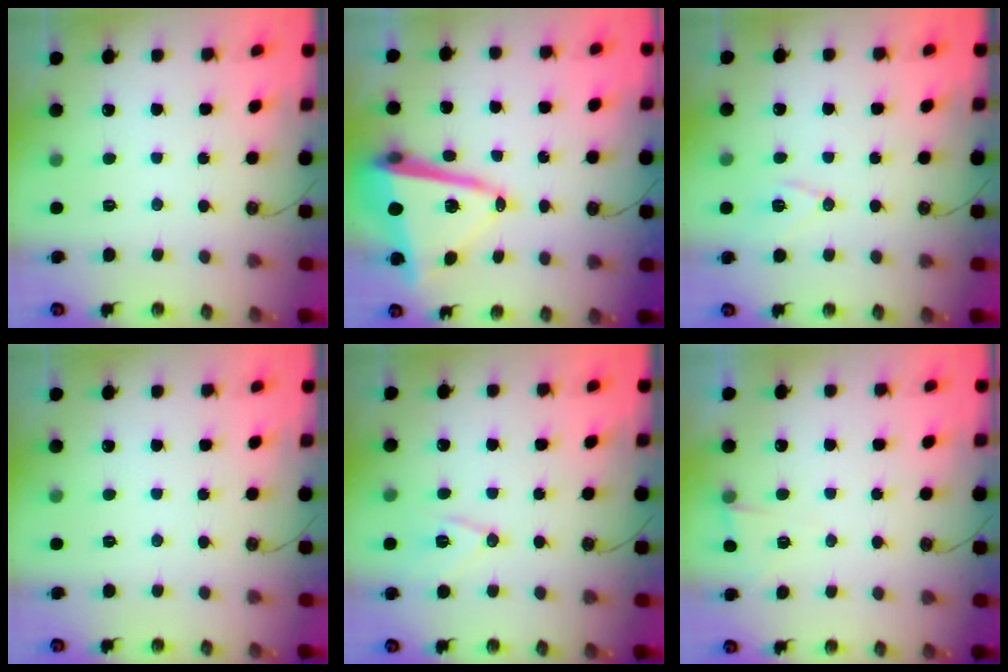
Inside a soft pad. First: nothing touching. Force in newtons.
{"total": 14.2, "press": 14.0, "slide": 2.5}
{"total": 8.9, "press": 8.2, "slide": 3.5}
{"total": 0.0}
{"total": 9.0, "press": 8.3, "slide": 3.5}
{"total": 3.6, "press": 3.1, "slide": 1.8}